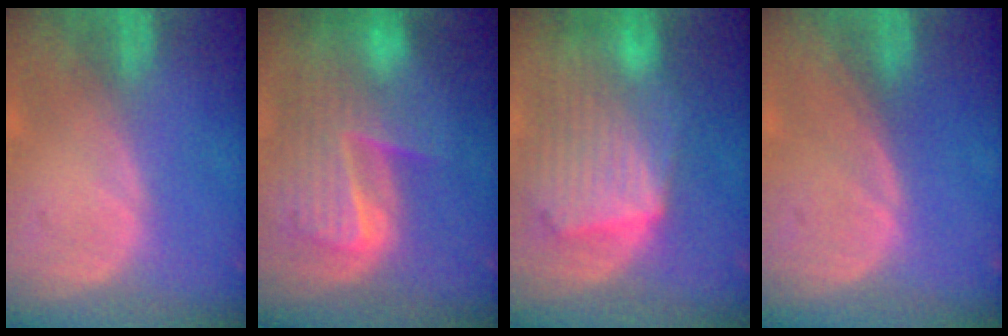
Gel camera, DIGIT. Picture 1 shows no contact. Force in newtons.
{"total": 9.9, "press": 8.5, "slide": 5.1}
{"total": 10.8, "press": 9.4, "slide": 5.3}
{"total": 0.0}